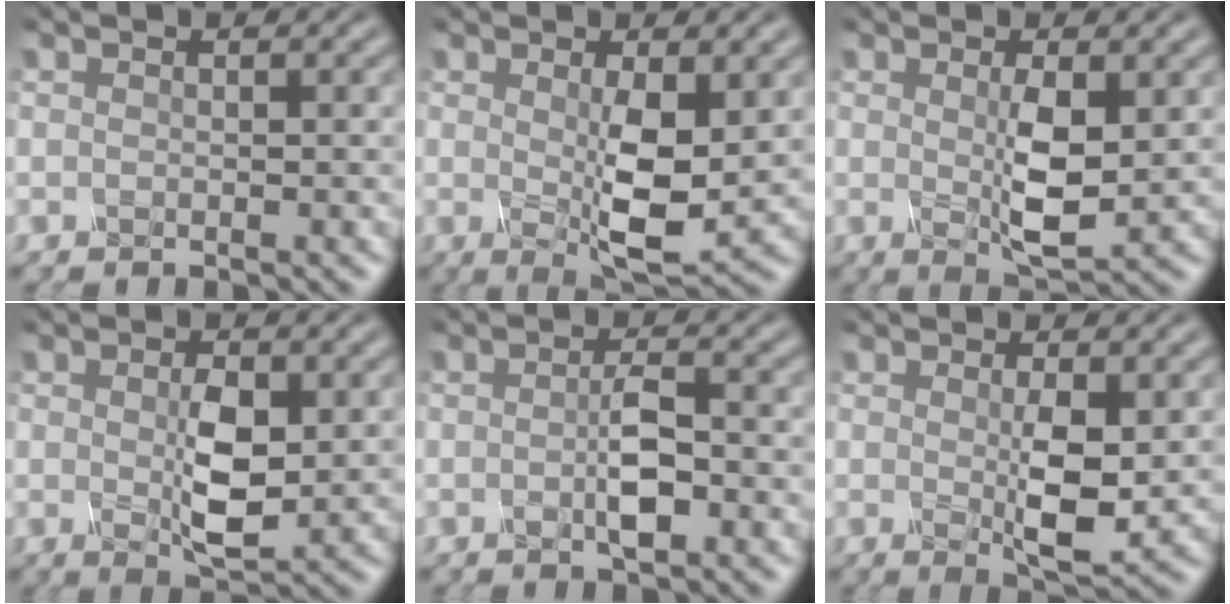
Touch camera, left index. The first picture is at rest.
{"total": 4.7, "force": [0.2, 1.1, 4.6], "torque": [-0.097, -0.014, 0.015]}
{"total": 3.4, "force": [0.3, 0.6, 3.4], "torque": [-0.082, -0.007, 0.014]}
{"total": 3.7, "force": [0.2, 1.3, 3.5], "torque": [-0.082, -0.005, 0.013]}
{"total": 2.2, "force": [-0.4, 0.2, 2.2], "torque": [-0.053, 0.000, -0.002]}
{"total": 3.6, "force": [0.1, 0.7, 3.5], "torque": [-0.080, -0.007, 0.011]}